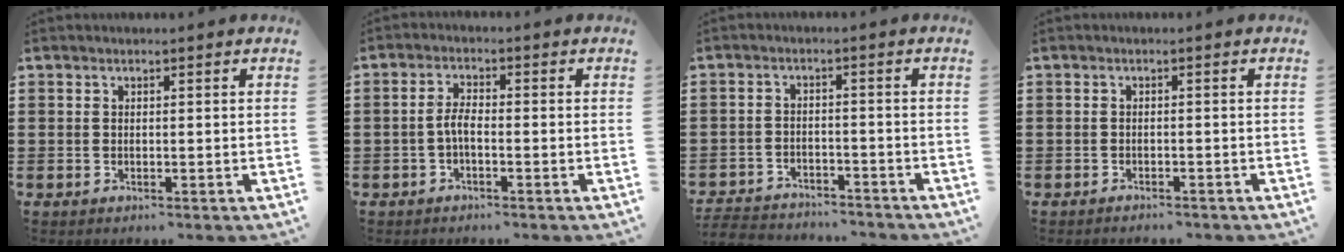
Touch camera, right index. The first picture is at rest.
{"total": 3.0, "force": [-0.9, 0.9, 2.7], "torque": [-0.064, -0.001, -0.023]}
{"total": 3.8, "force": [-3.8, 0.5, 0.1], "torque": [-0.013, 0.000, -0.083]}
{"total": 0.9, "force": [-0.9, 0.1, 0.2], "torque": [-0.006, 0.000, -0.018]}